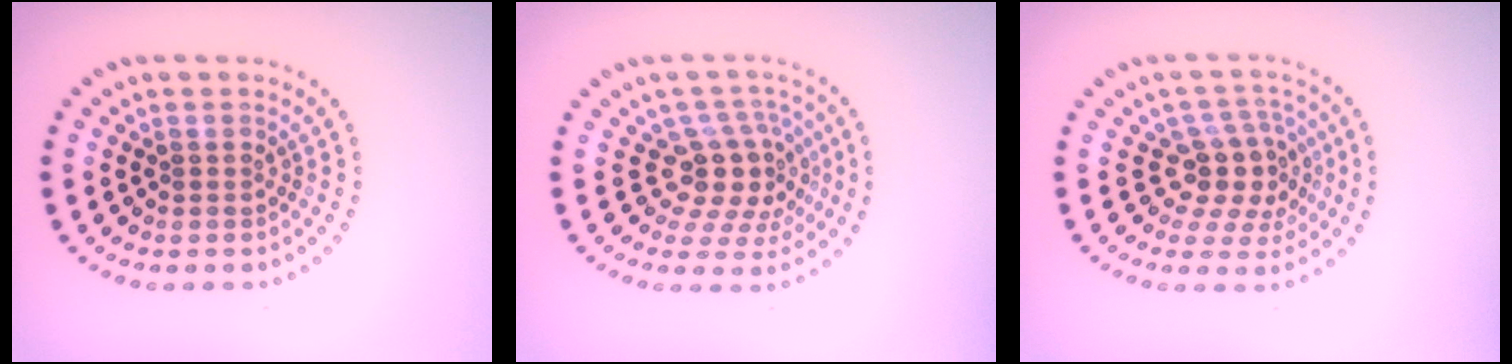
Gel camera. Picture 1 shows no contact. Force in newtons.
{"total": 4.4, "press": 3.3, "slide": 2.9}
{"total": 4.2, "press": 3.6, "slide": 2.2}